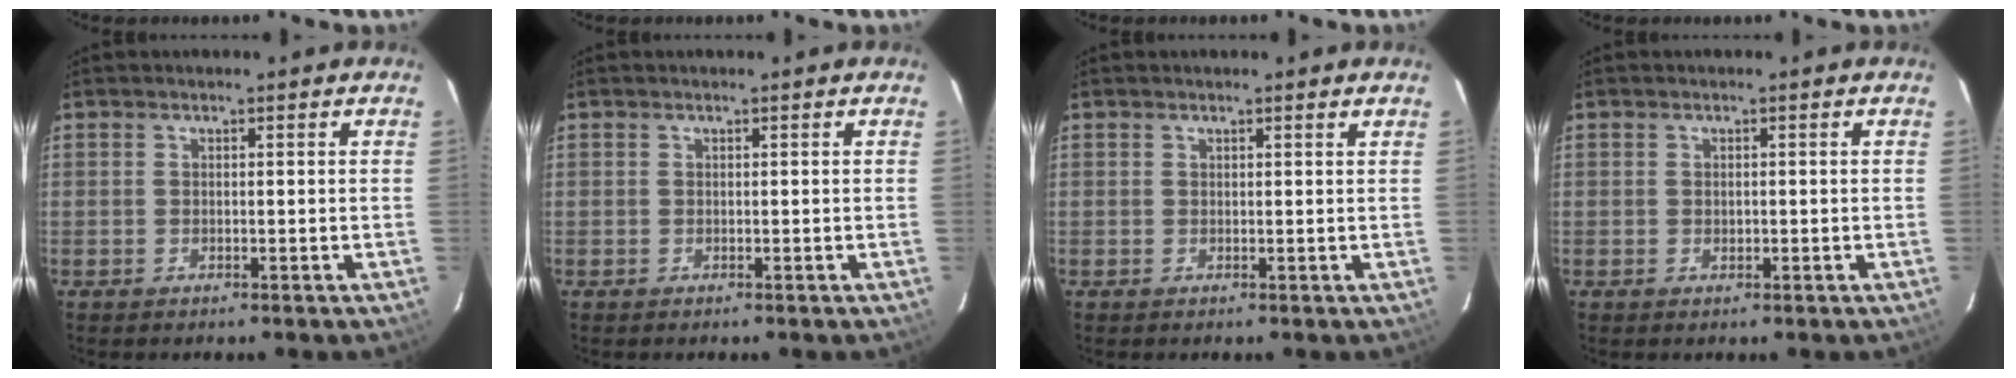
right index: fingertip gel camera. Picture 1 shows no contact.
{"total": 0.0}
{"total": 1.2, "force": [1.1, 0.0, 0.5], "torque": [-0.013, 0.000, 0.008]}
{"total": 0.9, "force": [0.0, 0.6, 0.6], "torque": [-0.010, 0.002, 0.000]}